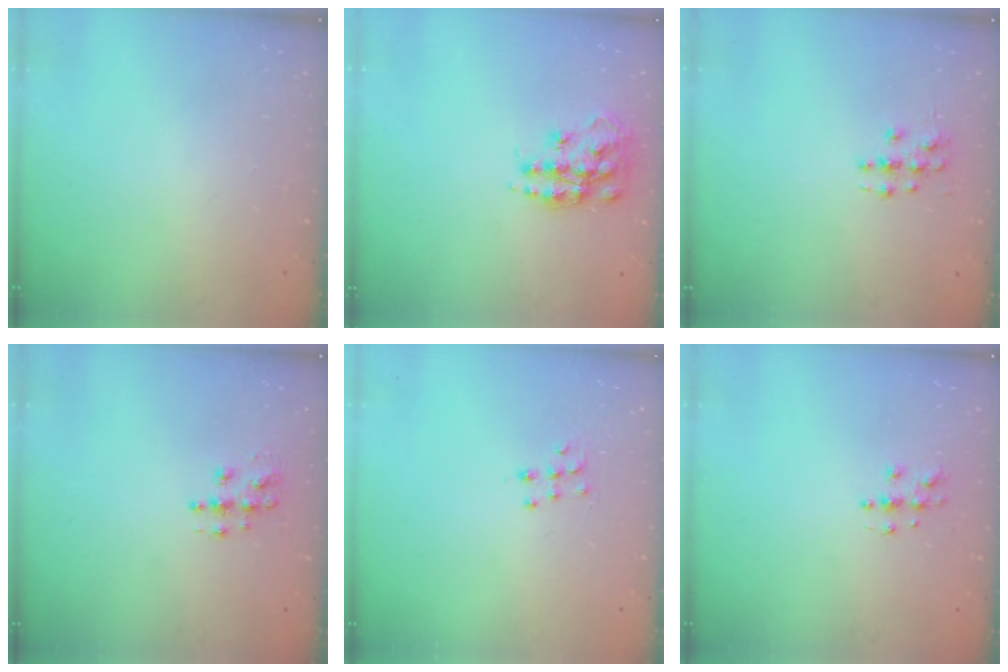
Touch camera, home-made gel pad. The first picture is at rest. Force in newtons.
{"total": 14.7, "press": 14.7, "slide": 0.9}
{"total": 3.7, "press": 3.7, "slide": 0.1}
{"total": 8.5, "press": 8.5, "slide": 0.5}
{"total": 7.2, "press": 7.2, "slide": 0.5}
{"total": 4.6, "press": 4.6, "slide": 0.2}